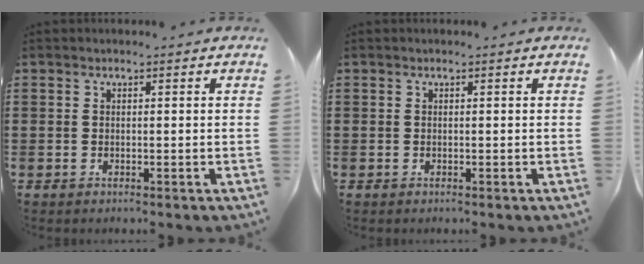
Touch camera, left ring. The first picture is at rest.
{"total": 0.0}